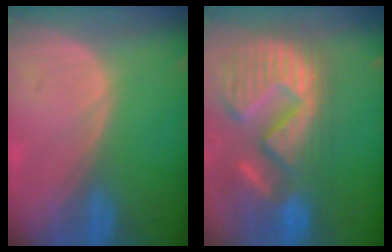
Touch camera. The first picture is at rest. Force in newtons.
{"total": 15.2, "press": 12.6, "slide": 8.4}